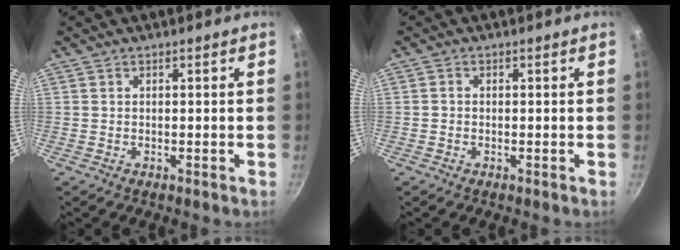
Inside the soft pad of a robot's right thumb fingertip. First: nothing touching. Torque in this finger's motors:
{"motor_torque": [-0.30, 0.10, -0.25, 0.03, 0.06]}